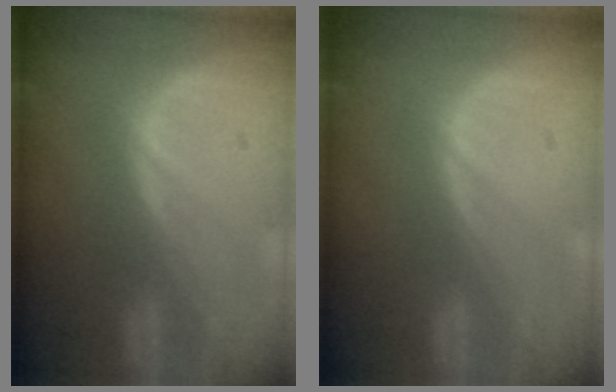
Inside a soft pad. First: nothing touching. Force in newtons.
{"total": 0.0}